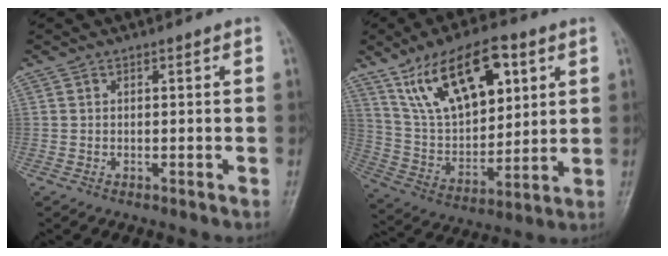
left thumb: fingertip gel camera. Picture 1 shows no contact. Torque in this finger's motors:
{"motor_torque": [0.40, 0.95, 1.22, -1.55, 0.21]}